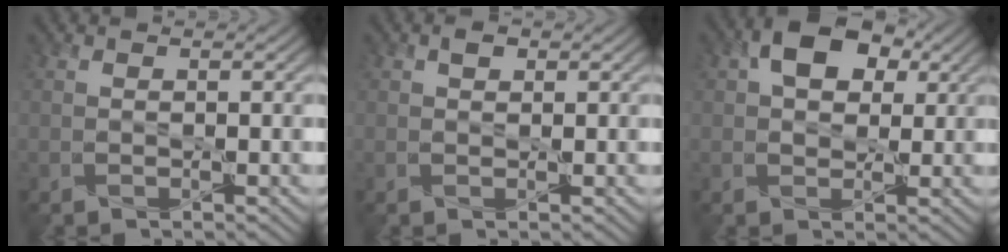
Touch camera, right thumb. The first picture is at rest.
{"total": 1.2, "force": [0.5, 0.7, 0.8], "torque": [-0.014, 0.004, 0.006]}
{"total": 7.6, "force": [2.7, 4.9, 5.1], "torque": [-0.094, 0.011, 0.037]}